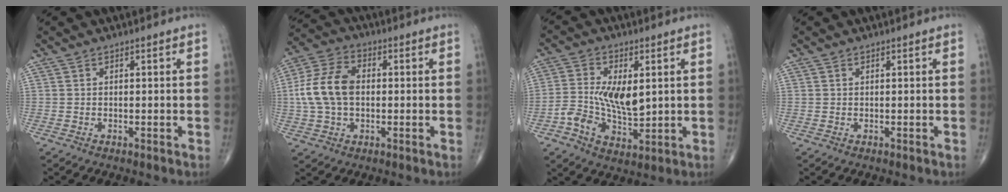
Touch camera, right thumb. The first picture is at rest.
{"total": 11.7, "force": [0.2, 7.8, 8.8], "torque": [-0.175, 0.024, 0.000]}
{"total": 11.1, "force": [0.2, 6.3, 9.2], "torque": [-0.160, 0.005, 0.012]}
{"total": 0.0}